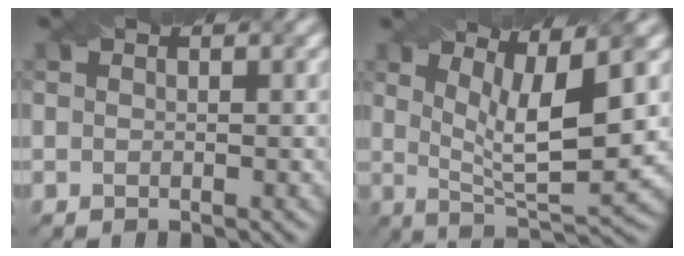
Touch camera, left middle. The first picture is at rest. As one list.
[{"total": 7.2, "force": [2.2, 1.8, 6.6], "torque": [-0.115, -0.007, 0.041]}]